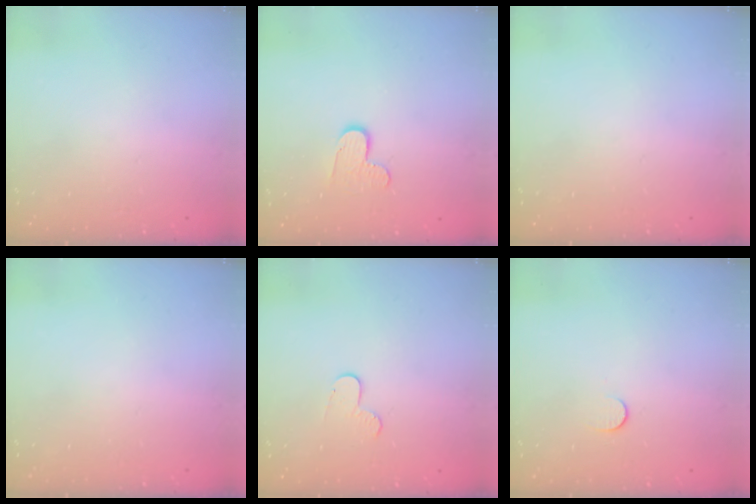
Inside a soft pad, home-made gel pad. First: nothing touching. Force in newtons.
{"total": 7.7, "press": 7.6, "slide": 0.4}
{"total": 0.0}
{"total": 0.0}
{"total": 5.7, "press": 5.7, "slide": 0.5}
{"total": 5.2, "press": 5.2, "slide": 0.5}